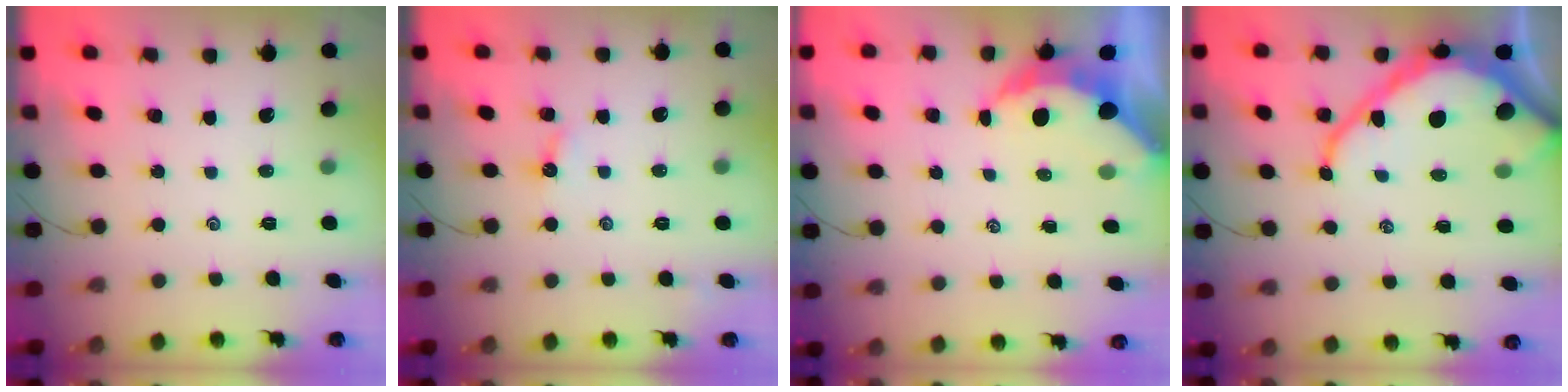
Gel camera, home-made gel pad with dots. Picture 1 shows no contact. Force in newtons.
{"total": 4.6, "press": 4.5, "slide": 0.7}
{"total": 5.9, "press": 5.8, "slide": 0.9}
{"total": 15.7, "press": 15.6, "slide": 1.7}